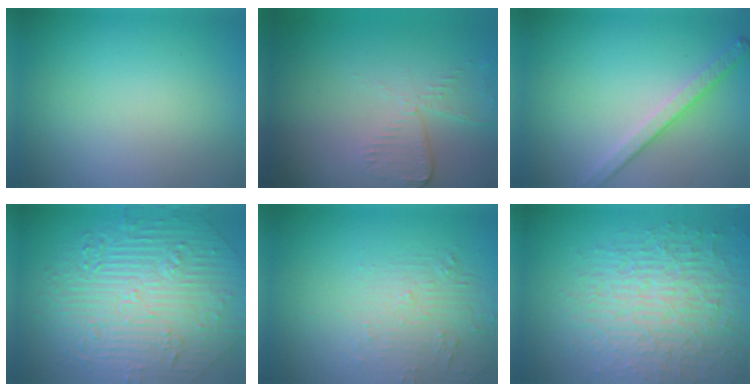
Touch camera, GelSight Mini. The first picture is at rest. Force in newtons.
{"total": 2.6, "press": 2.3, "slide": 1.2}
{"total": 2.7, "press": 2.6, "slide": 0.9}
{"total": 11.1, "press": 7.5, "slide": 8.2}
{"total": 2.1, "press": 0.9, "slide": 1.9}
{"total": 8.4, "press": 6.0, "slide": 5.8}